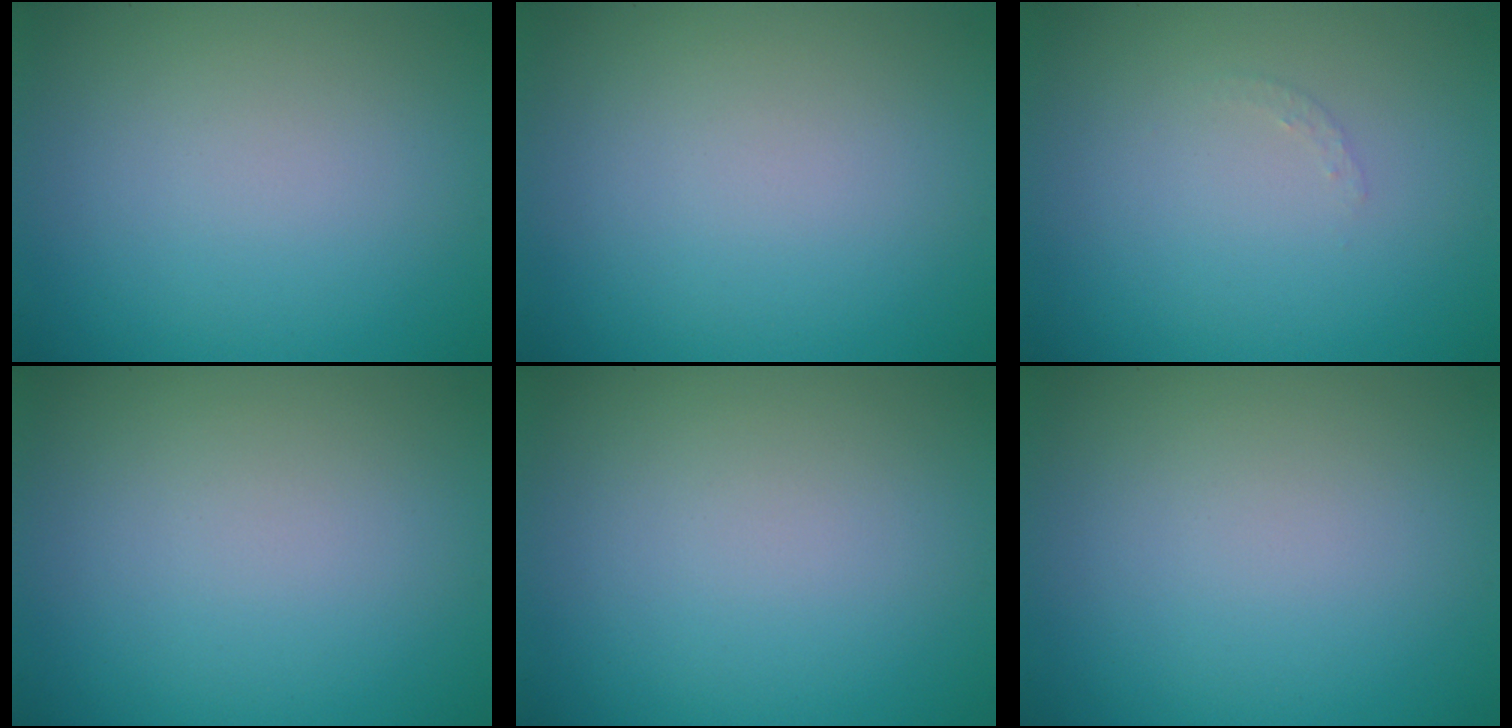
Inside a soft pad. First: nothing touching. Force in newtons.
{"total": 0.0}
{"total": 0.7, "press": 0.7, "slide": 0.1}
{"total": 0.0}
{"total": 0.0}
{"total": 0.0}